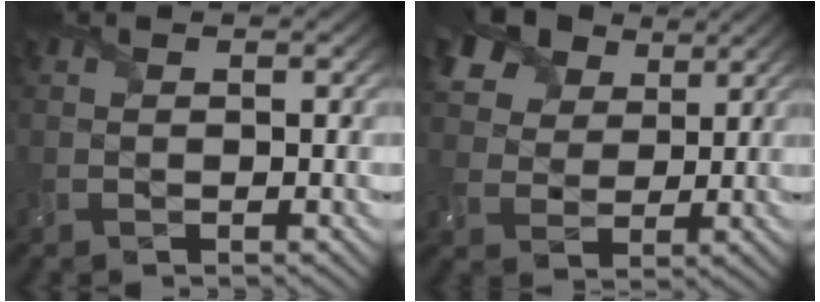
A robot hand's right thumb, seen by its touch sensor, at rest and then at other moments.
{"total": 12.0, "force": [7.3, 7.7, 5.6], "torque": [-0.168, 0.016, 0.137]}